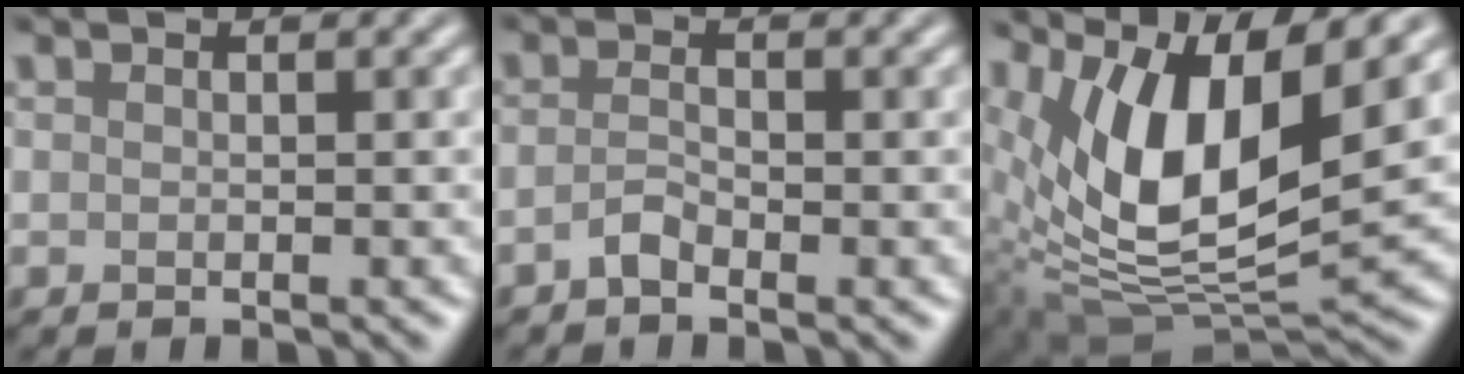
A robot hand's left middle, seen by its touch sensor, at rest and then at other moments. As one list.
[{"total": 1.3, "force": [-0.9, 0.4, 0.9], "torque": [-0.019, 0.002, -0.021]}, {"total": 11.8, "force": [4.3, 4.6, 10.0], "torque": [-0.186, -0.006, 0.080]}]